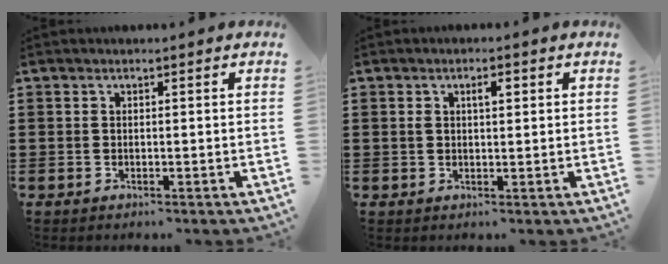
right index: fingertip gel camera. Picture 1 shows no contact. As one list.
[{"total": 2.2, "force": [0.7, 0.9, 1.9], "torque": [-0.031, 0.004, 0.009]}]